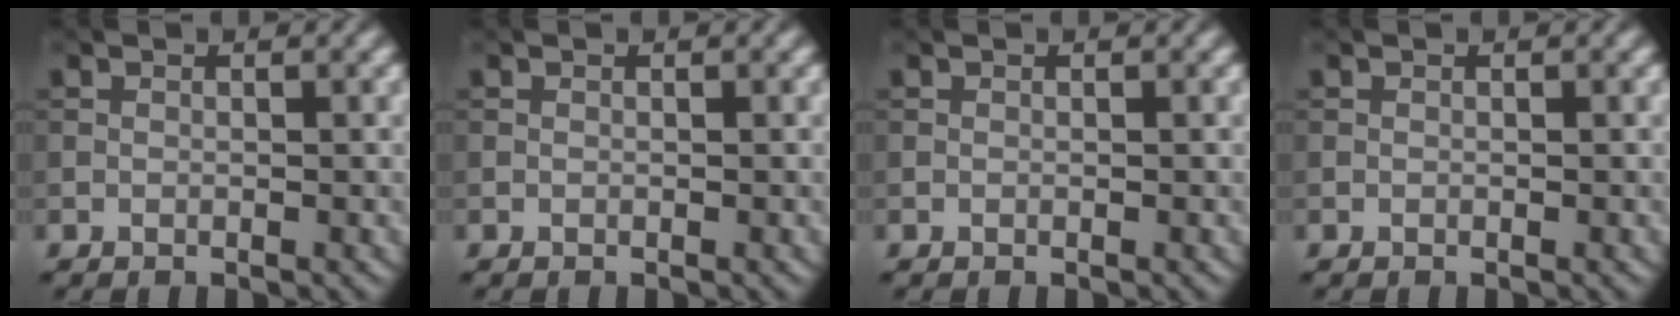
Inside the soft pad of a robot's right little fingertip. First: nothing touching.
{"total": 0.0}
{"total": 0.0}
{"total": 0.0}